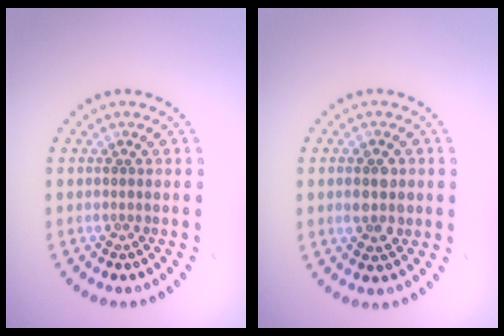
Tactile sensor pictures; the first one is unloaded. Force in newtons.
{"total": 2.9, "press": 2.9, "slide": 0.1}